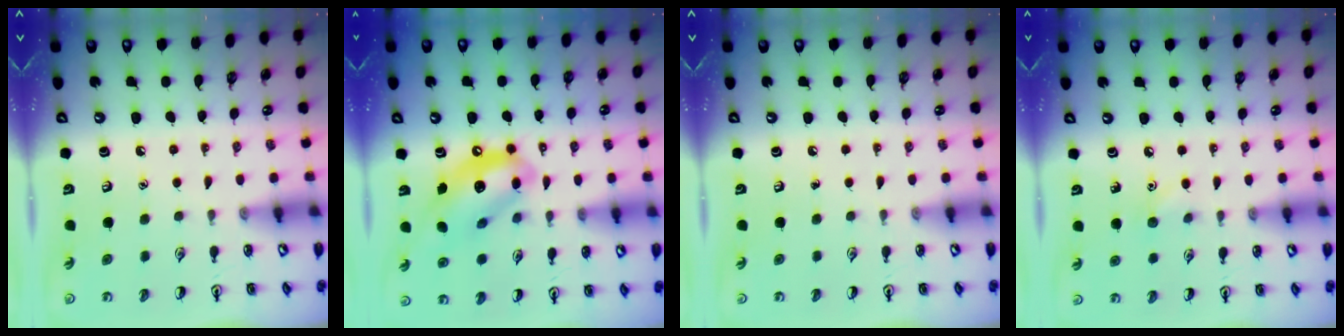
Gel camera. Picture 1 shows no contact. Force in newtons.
{"total": 12.6, "press": 12.0, "slide": 3.7}
{"total": 0.0}
{"total": 4.4, "press": 4.2, "slide": 1.4}